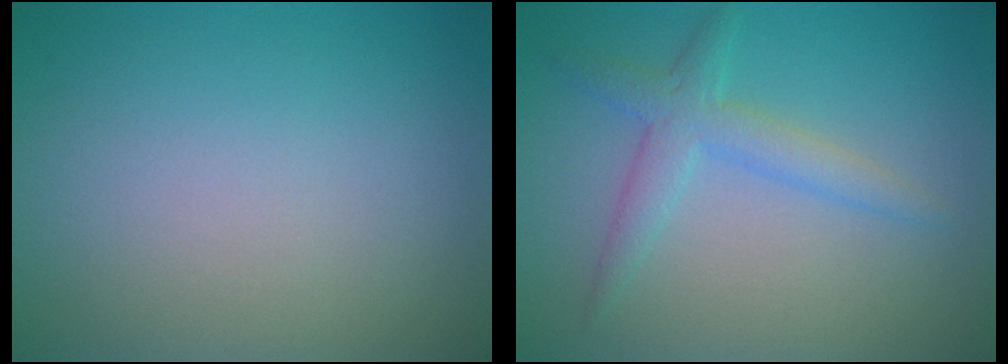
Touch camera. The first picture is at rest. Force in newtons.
{"total": 2.7, "press": 2.7, "slide": 0.0}